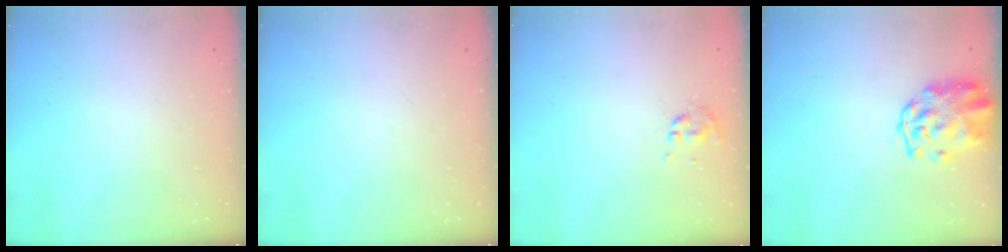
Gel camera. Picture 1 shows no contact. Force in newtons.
{"total": 0.0}
{"total": 0.0}
{"total": 2.8, "press": 2.7, "slide": 0.7}